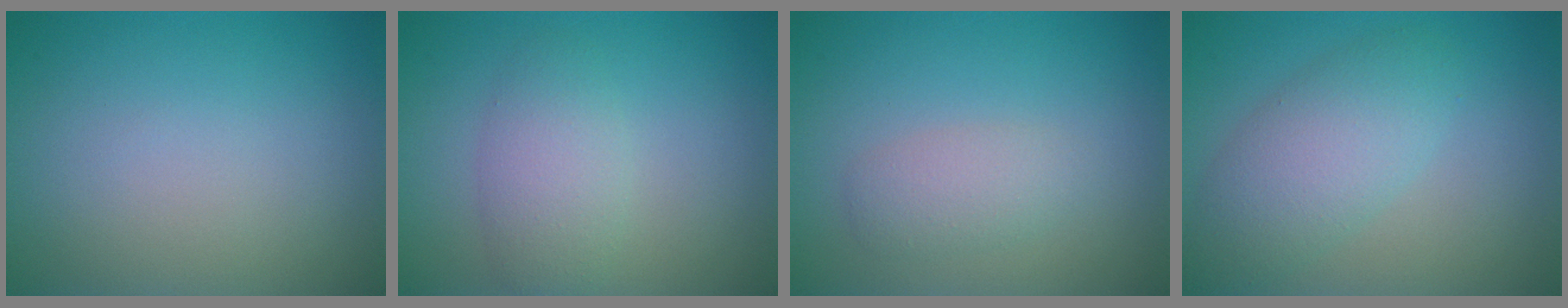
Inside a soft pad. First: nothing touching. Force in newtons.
{"total": 3.2, "press": 3.2, "slide": 0.0}
{"total": 2.1, "press": 2.1, "slide": 0.1}
{"total": 4.6, "press": 4.6, "slide": 0.2}